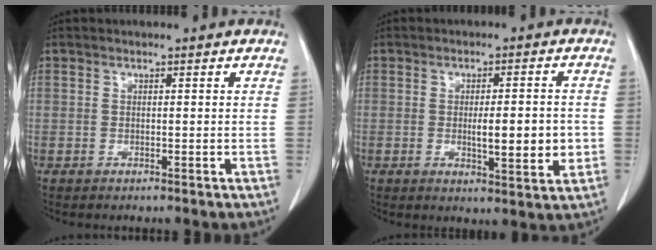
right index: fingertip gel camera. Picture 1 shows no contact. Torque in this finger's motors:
{"motor_torque": [1.06, -0.25, 0.54, 0.06]}